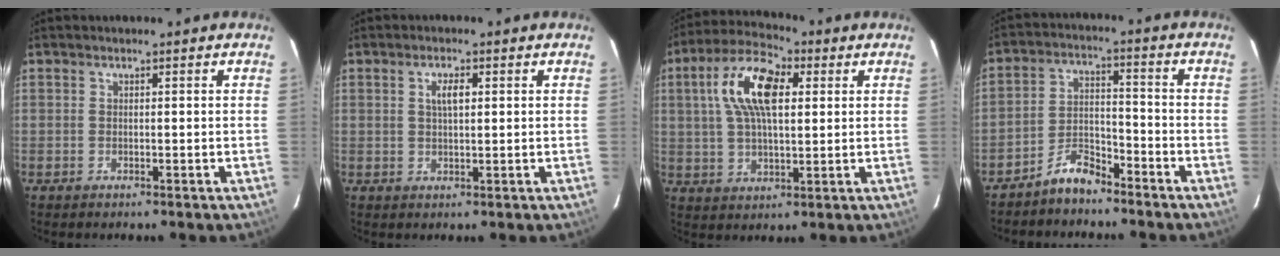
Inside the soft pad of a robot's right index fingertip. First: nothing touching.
{"total": 2.9, "force": [0.8, 1.0, 2.5], "torque": [-0.047, 0.005, 0.015]}
{"total": 13.5, "force": [3.7, 6.2, 11.4], "torque": [-0.216, 0.028, 0.062]}
{"total": 6.1, "force": [-5.3, 2.3, 2.1], "torque": [-0.052, 0.024, -0.097]}